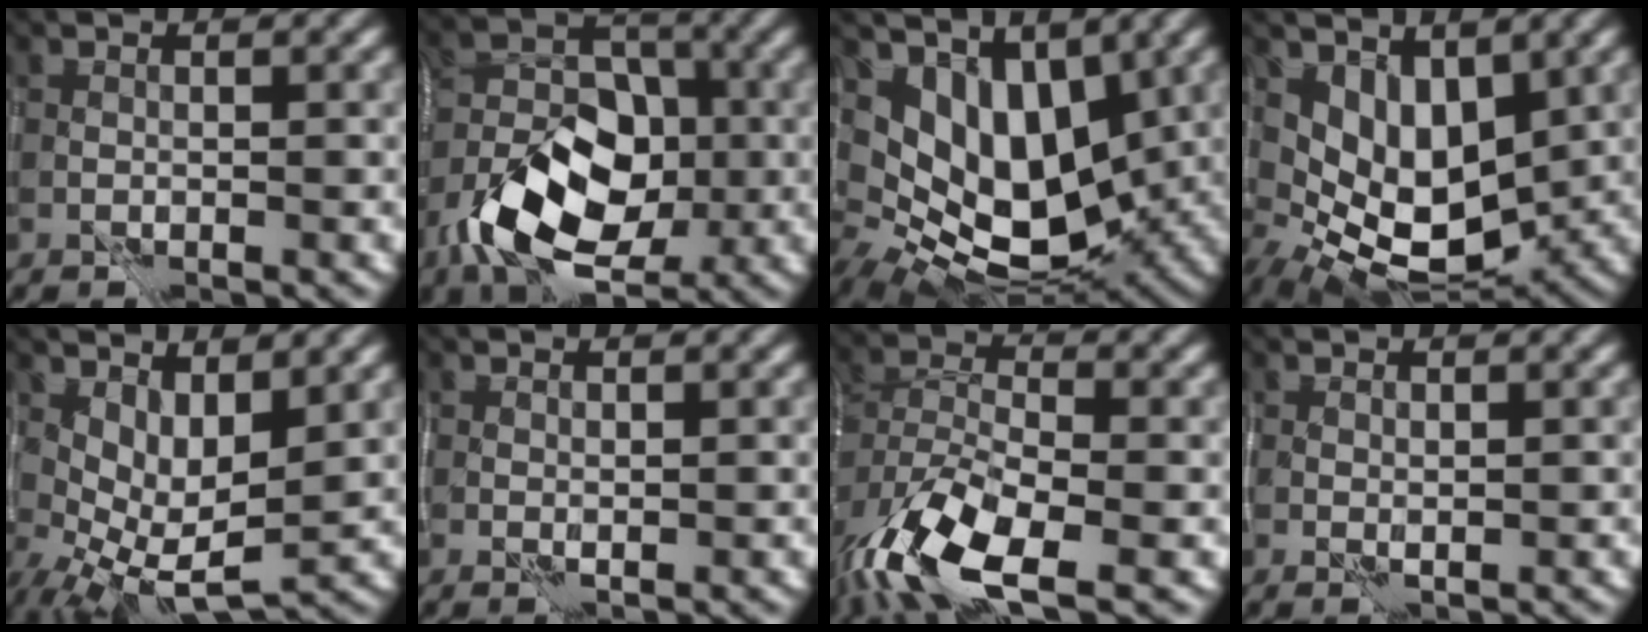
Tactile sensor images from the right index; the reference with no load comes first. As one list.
[{"total": 9.6, "force": [-3.8, 5.8, 6.6], "torque": [-0.119, -0.001, -0.065]}, {"total": 8.8, "force": [2.8, 5.4, 6.3], "torque": [-0.111, -0.025, 0.049]}, {"total": 6.1, "force": [2.1, 3.5, 4.5], "torque": [-0.079, -0.022, 0.044]}, {"total": 5.0, "force": [1.4, 2.0, 4.3], "torque": [-0.078, -0.010, 0.034]}, {"total": 0.6, "force": [0.4, 0.3, 0.4], "torque": [-0.008, -0.004, 0.012]}, {"total": 10.0, "force": [-5.5, 3.9, 7.4], "torque": [-0.140, -0.011, -0.104]}, {"total": 0.9, "force": [0.5, 0.5, 0.6], "torque": [-0.011, -0.004, 0.013]}]